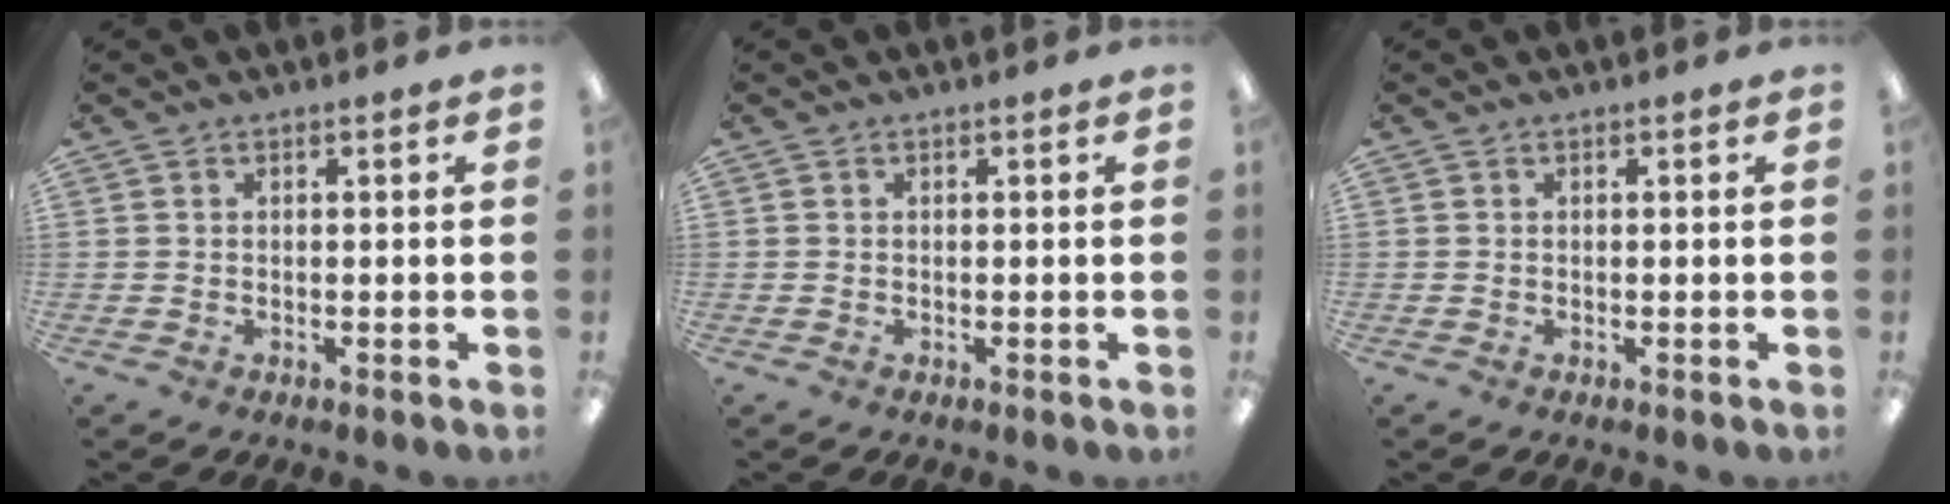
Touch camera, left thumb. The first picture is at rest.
{"total": 0.0}
{"total": 0.0}